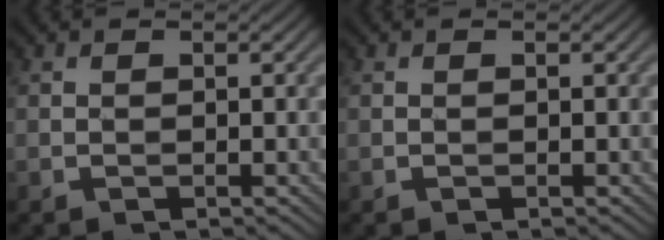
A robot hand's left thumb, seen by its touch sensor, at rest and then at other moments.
{"total": 0.0}